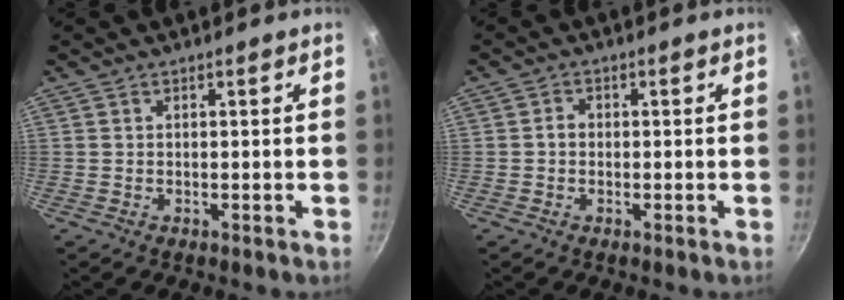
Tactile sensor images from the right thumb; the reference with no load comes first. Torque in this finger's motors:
{"motor_torque": [0.06, 0.02, 0.66, 0.22, 0.01]}